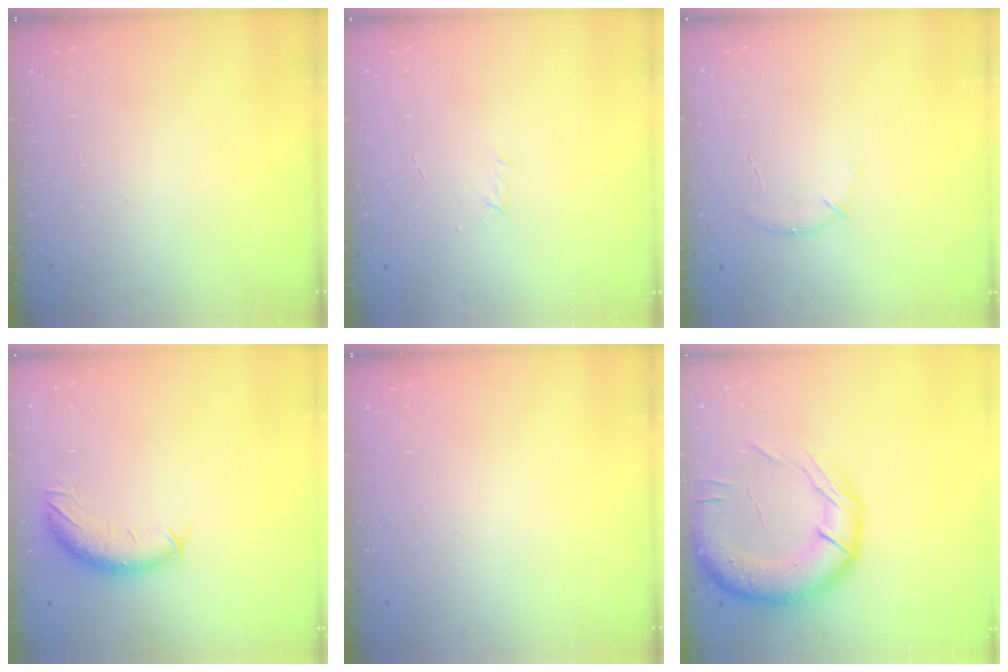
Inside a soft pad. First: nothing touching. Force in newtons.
{"total": 2.9, "press": 2.8, "slide": 0.8}
{"total": 6.9, "press": 6.7, "slide": 1.8}
{"total": 10.2, "press": 10.0, "slide": 2.1}
{"total": 0.0}
{"total": 19.3, "press": 19.1, "slide": 2.8}